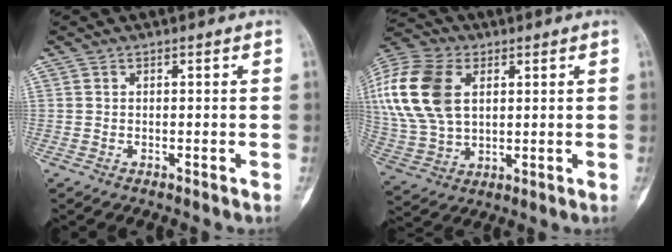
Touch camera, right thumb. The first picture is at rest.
{"total": 22.1, "force": [6.0, 14.7, 15.3], "torque": [-0.359, 0.016, 0.117]}